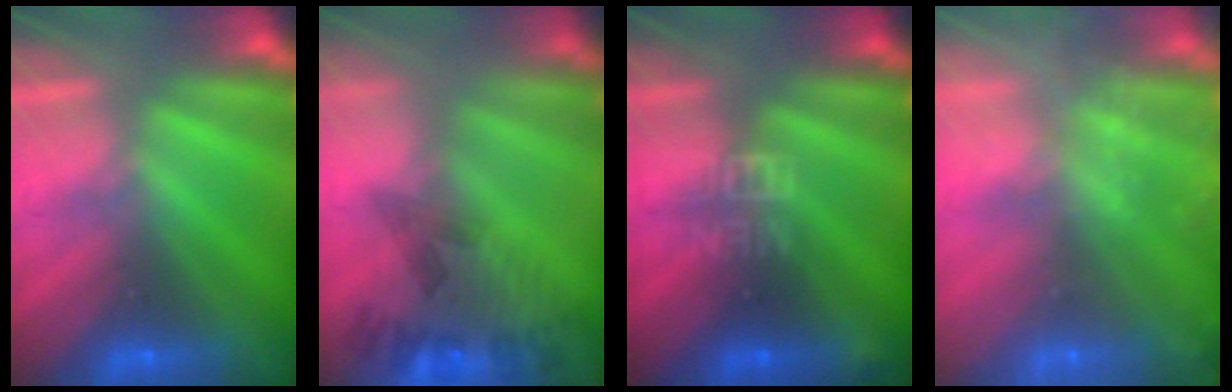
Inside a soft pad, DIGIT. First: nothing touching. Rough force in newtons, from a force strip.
{"total": 7.6}
{"total": 3.3}
{"total": 6.1}